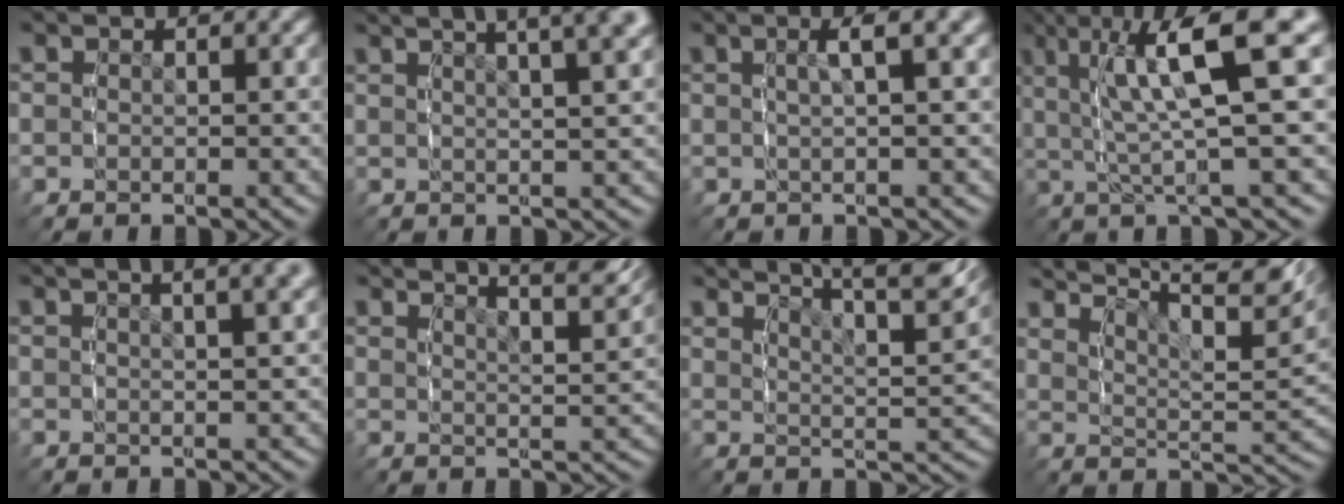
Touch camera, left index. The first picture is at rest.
{"total": 10.5, "force": [6.5, 4.0, 7.2], "torque": [-0.087, 0.029, 0.092]}
{"total": 3.1, "force": [1.3, -0.4, 2.8], "torque": [-0.036, 0.018, 0.018]}
{"total": 8.1, "force": [2.7, 1.3, 7.5], "torque": [-0.119, 0.019, 0.040]}
{"total": 7.3, "force": [4.6, 2.0, 5.3], "torque": [-0.058, 0.028, 0.061]}
{"total": 8.8, "force": [7.0, 2.2, 5.0], "torque": [-0.058, 0.016, 0.100]}
{"total": 10.0, "force": [7.3, 2.9, 6.1], "torque": [-0.066, 0.019, 0.102]}
{"total": 13.1, "force": [9.1, 4.4, 8.3], "torque": [-0.091, 0.034, 0.121]}